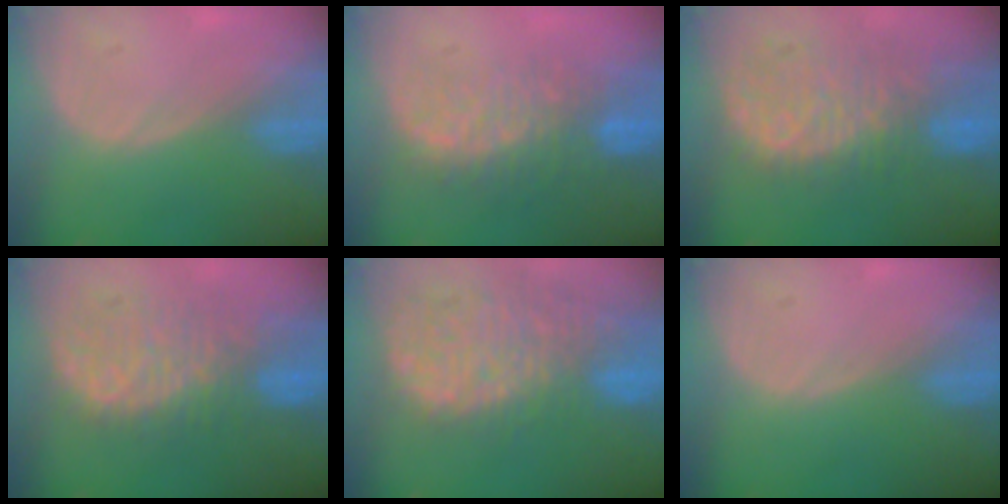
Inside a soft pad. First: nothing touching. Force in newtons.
{"total": 10.0, "press": 8.6, "slide": 5.2}
{"total": 10.8, "press": 9.4, "slide": 5.3}
{"total": 10.4, "press": 9.4, "slide": 4.6}
{"total": 14.4, "press": 11.9, "slide": 8.2}
{"total": 0.0}